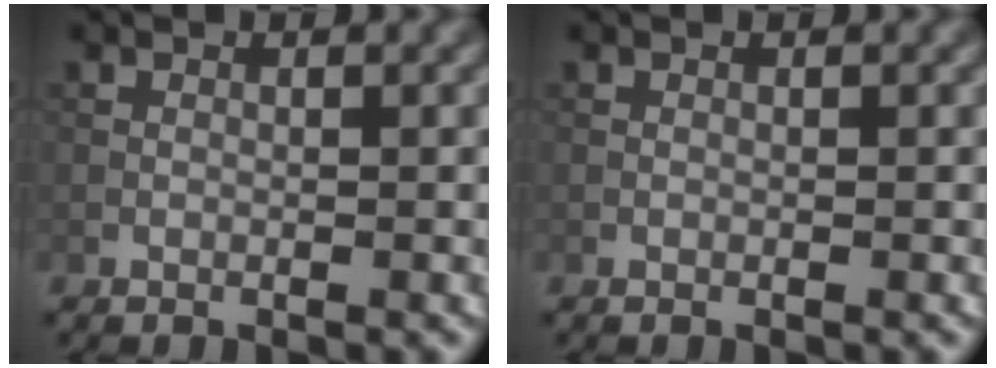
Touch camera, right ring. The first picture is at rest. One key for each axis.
{"total": 0.0}